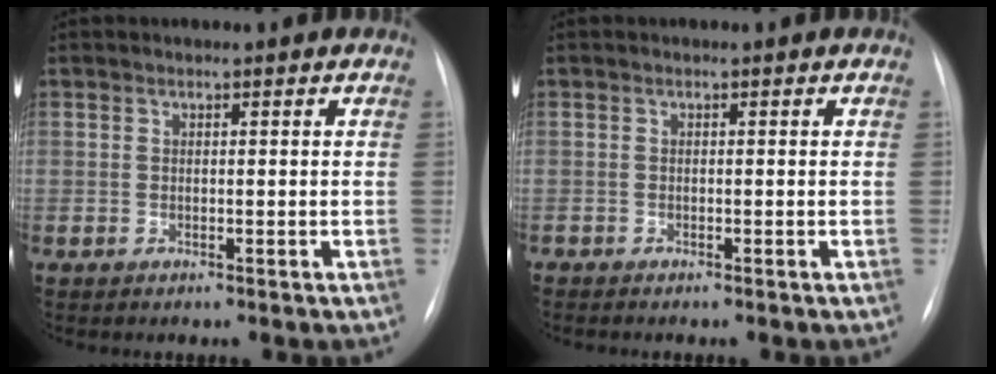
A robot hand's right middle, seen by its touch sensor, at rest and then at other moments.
{"total": 0.5, "force": [-0.5, 0.0, 0.1], "torque": [-0.007, -0.003, -0.011]}